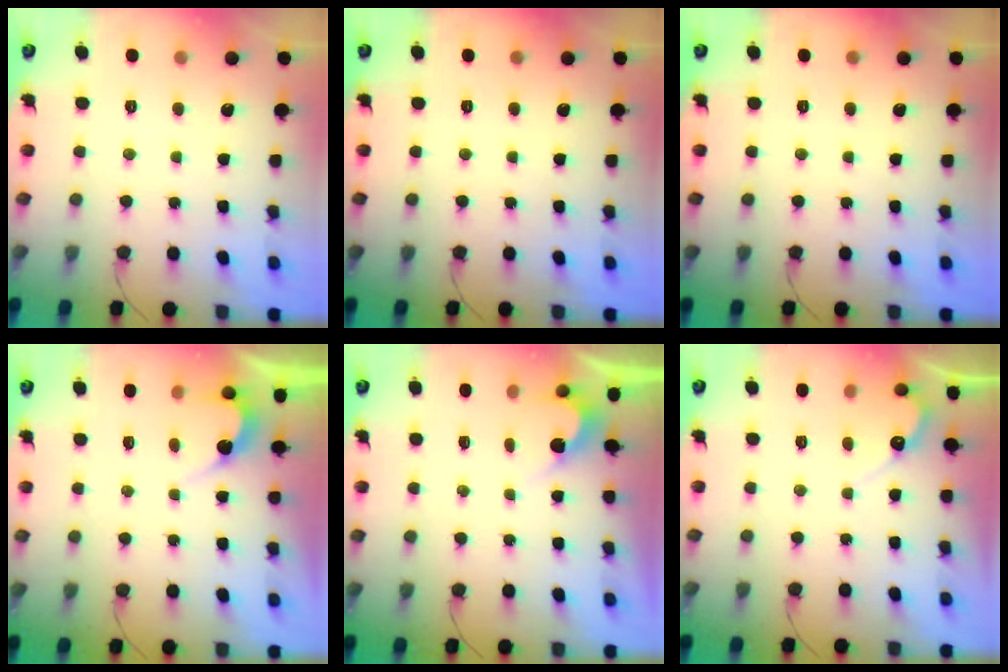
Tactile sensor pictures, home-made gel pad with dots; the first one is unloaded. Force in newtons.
{"total": 0.0}
{"total": 0.0}
{"total": 4.1, "press": 4.1, "slide": 0.3}
{"total": 2.7, "press": 2.7, "slide": 0.1}
{"total": 4.8, "press": 4.8, "slide": 0.3}